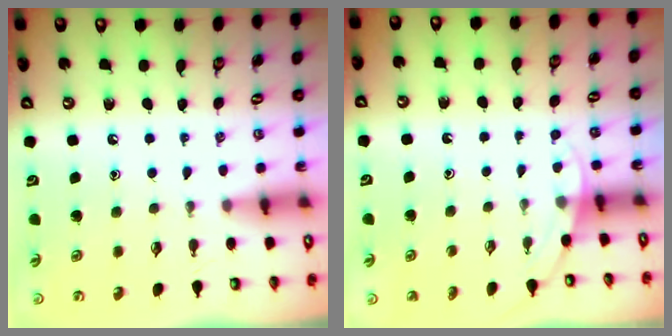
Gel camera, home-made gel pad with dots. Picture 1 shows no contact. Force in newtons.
{"total": 2.5, "press": 2.5, "slide": 0.1}